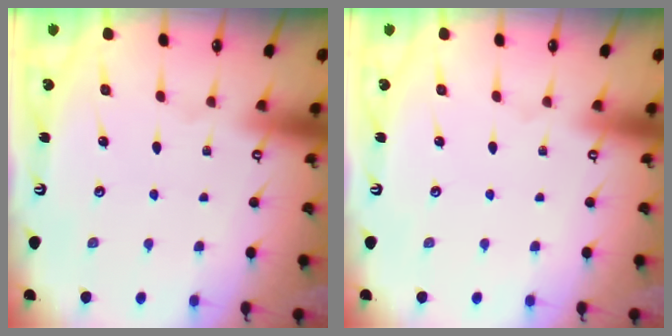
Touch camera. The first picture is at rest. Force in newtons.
{"total": 0.0}